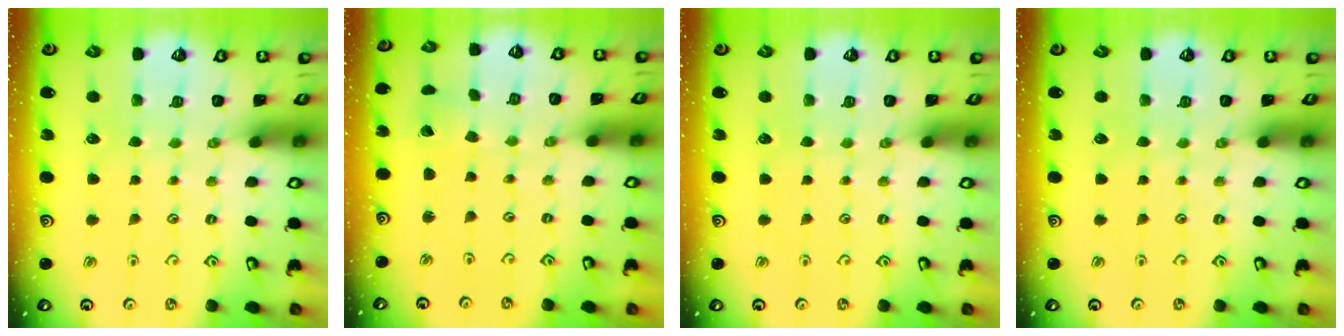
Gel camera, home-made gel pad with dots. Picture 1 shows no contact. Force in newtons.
{"total": 1.7, "press": 1.7, "slide": 0.2}
{"total": 0.0}
{"total": 0.0}